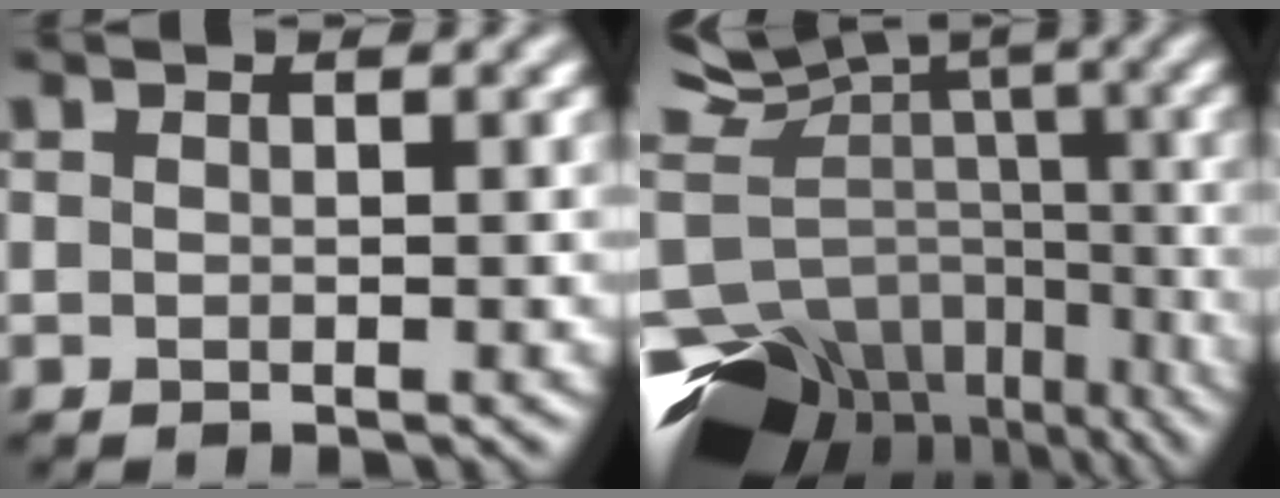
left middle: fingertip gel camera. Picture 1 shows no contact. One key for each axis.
{"total": 14.3, "fx": -5.5, "fy": 9.9, "fz": 8.6, "tx": -0.186, "ty": -0.001, "tz": -0.040}